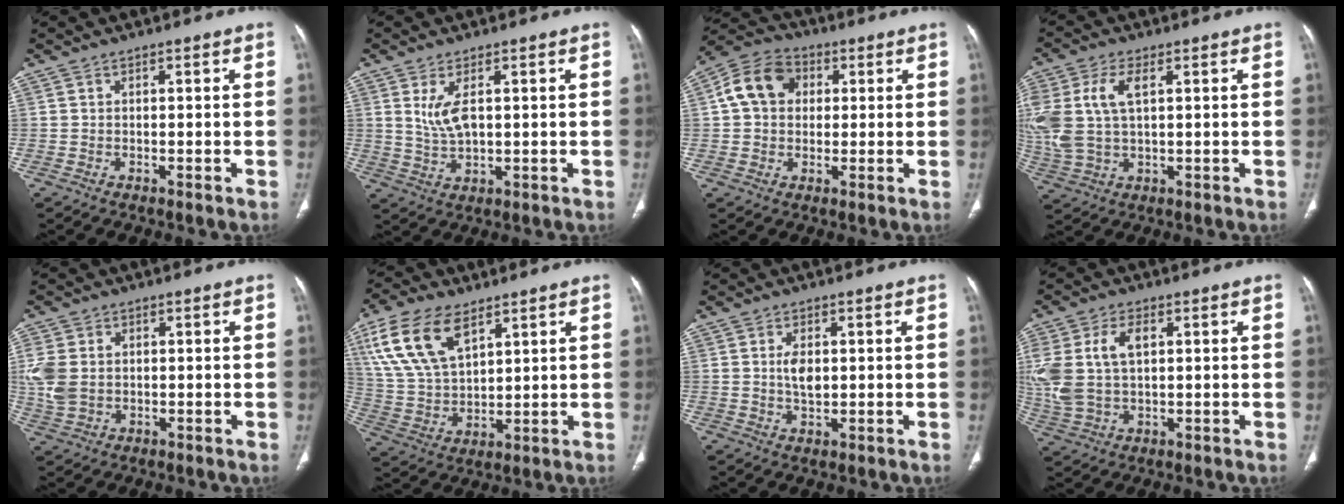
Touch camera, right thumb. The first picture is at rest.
{"total": 5.3, "force": [1.5, 2.3, 4.6], "torque": [-0.093, -0.010, 0.040]}
{"total": 10.4, "force": [2.0, 8.3, 6.0], "torque": [-0.094, 0.018, 0.024]}
{"total": 11.6, "force": [2.9, 6.3, 9.4], "torque": [-0.231, 0.012, 0.065]}
{"total": 7.2, "force": [0.7, 5.3, 4.8], "torque": [-0.115, 0.006, 0.021]}
{"total": 15.8, "force": [8.0, 8.4, 10.8], "torque": [-0.206, -0.018, 0.162]}
{"total": 4.0, "force": [0.6, 2.2, 3.2], "torque": [-0.054, -0.007, 0.014]}
{"total": 11.8, "force": [2.6, 7.0, 9.2], "torque": [-0.210, 0.012, 0.060]}